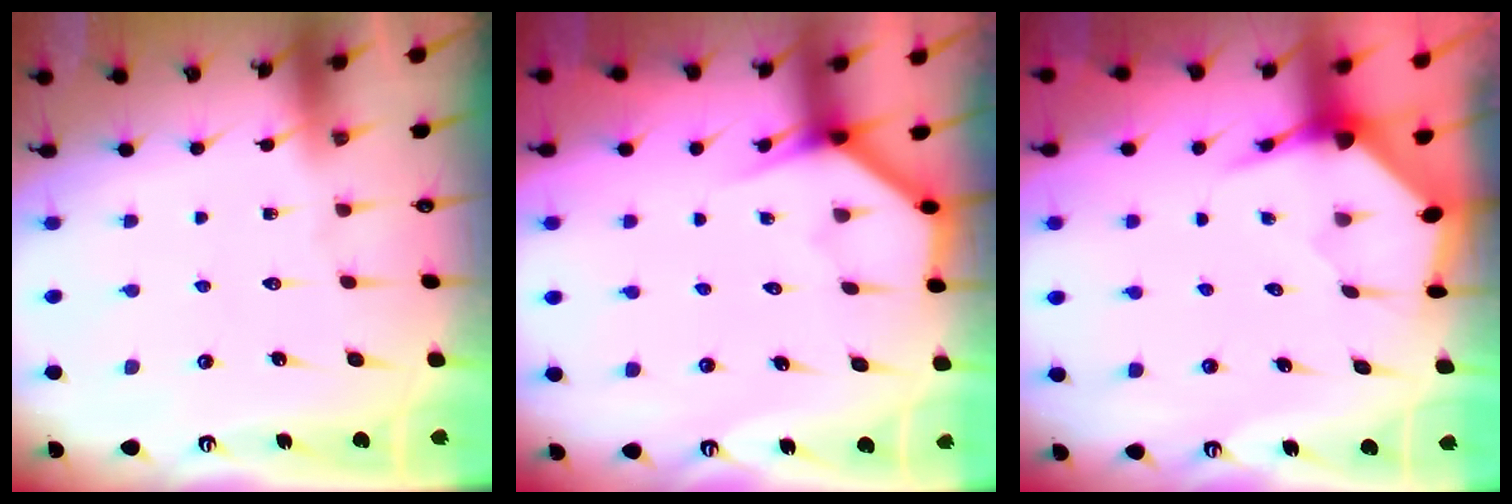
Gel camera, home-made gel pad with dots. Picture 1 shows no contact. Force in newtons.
{"total": 3.7, "press": 3.7, "slide": 0.3}
{"total": 3.5, "press": 3.4, "slide": 0.5}